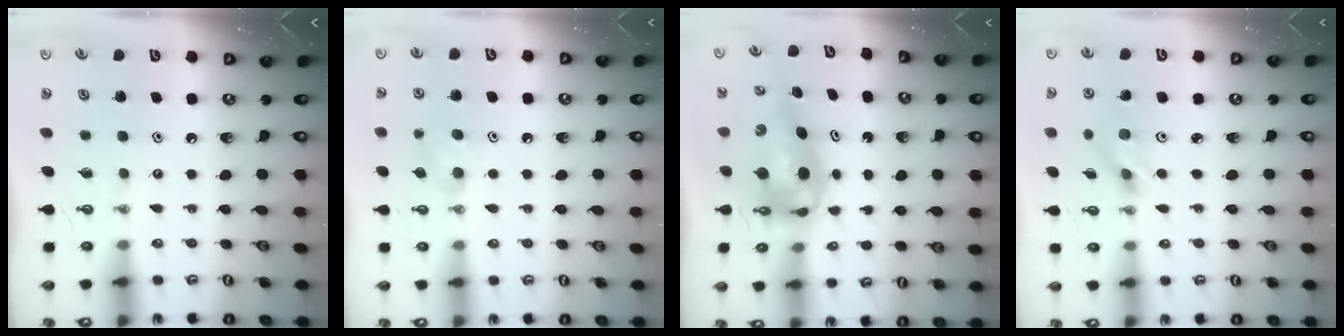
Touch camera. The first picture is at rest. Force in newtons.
{"total": 7.3, "press": 6.4, "slide": 3.7}
{"total": 8.0, "press": 7.8, "slide": 1.9}
{"total": 4.0, "press": 4.0, "slide": 0.8}